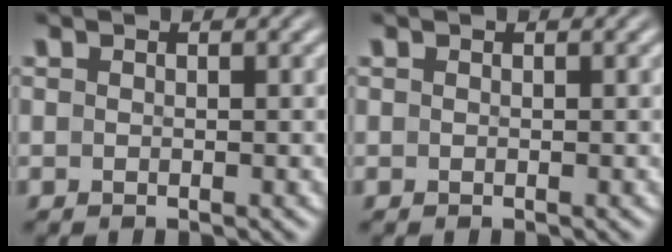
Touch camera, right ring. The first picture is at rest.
{"total": 0.0}